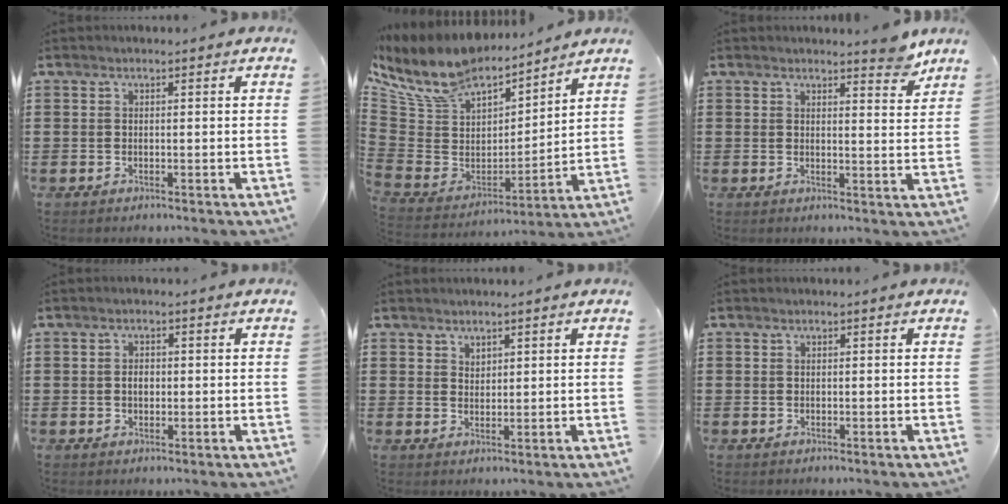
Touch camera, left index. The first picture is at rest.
{"total": 10.8, "force": [9.4, 3.7, 3.9], "torque": [-0.132, -0.073, 0.166]}
{"total": 3.8, "force": [3.5, 0.5, 1.4], "torque": [-0.013, -0.019, 0.058]}
{"total": 1.9, "force": [0.0, 1.2, 1.5], "torque": [-0.031, 0.007, -0.002]}
{"total": 1.7, "force": [1.5, 0.7, 0.1], "torque": [0.004, -0.003, 0.028]}
{"total": 0.0}